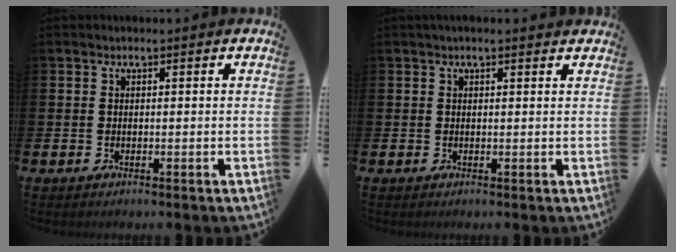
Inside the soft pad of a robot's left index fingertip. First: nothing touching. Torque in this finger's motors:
{"motor_torque": [0.53, -0.72, 0.35, 0.01]}